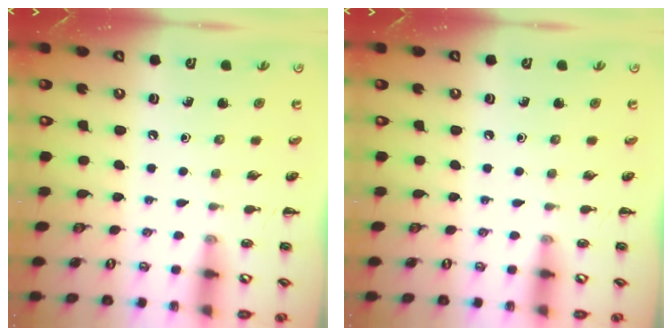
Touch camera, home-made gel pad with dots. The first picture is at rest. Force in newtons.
{"total": 0.0}